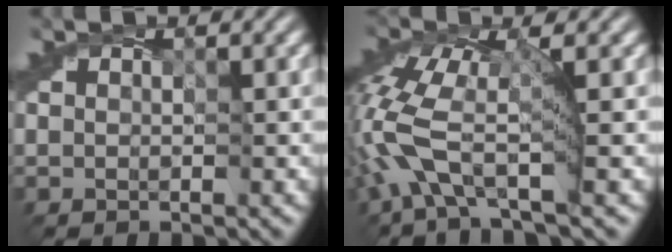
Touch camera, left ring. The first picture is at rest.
{"total": 6.5, "force": [-1.9, 2.4, 5.8], "torque": [-0.143, 0.007, -0.051]}